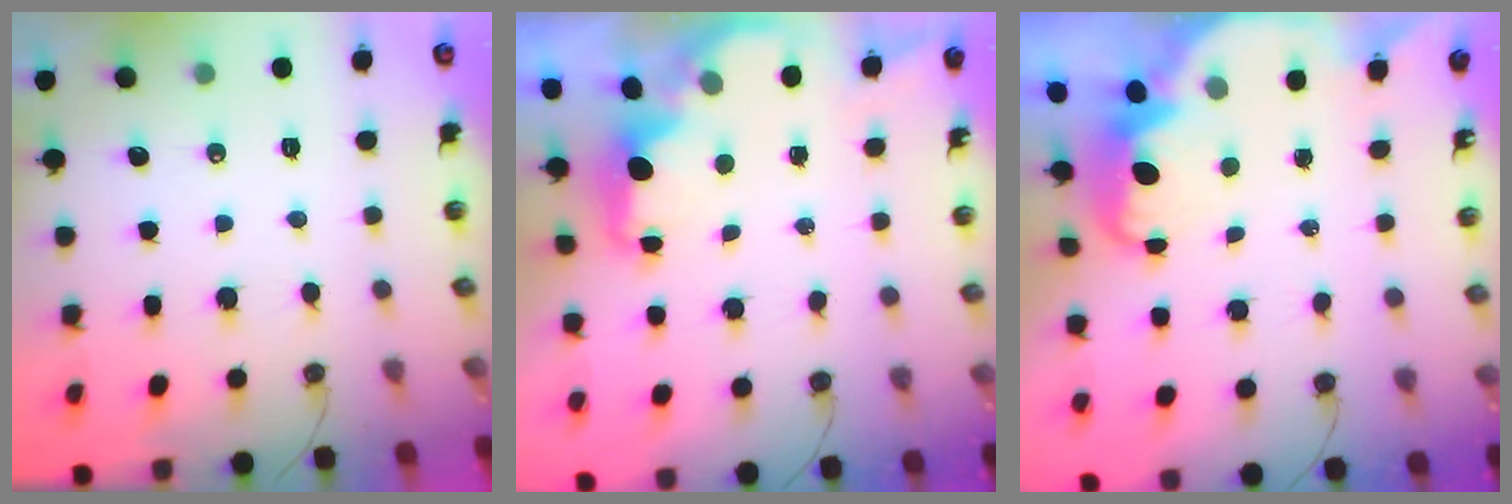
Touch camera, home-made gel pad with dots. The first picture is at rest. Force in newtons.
{"total": 2.2, "press": 2.1, "slide": 0.8}
{"total": 3.8, "press": 3.8, "slide": 0.3}